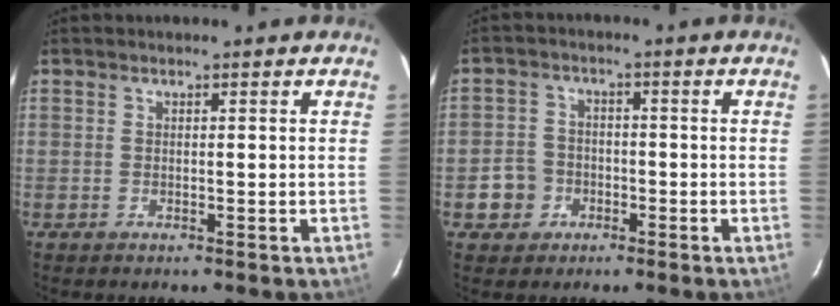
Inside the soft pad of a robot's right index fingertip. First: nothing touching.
{"total": 5.5, "force": [-2.3, 4.9, 1.0], "torque": [-0.029, 0.018, -0.036]}